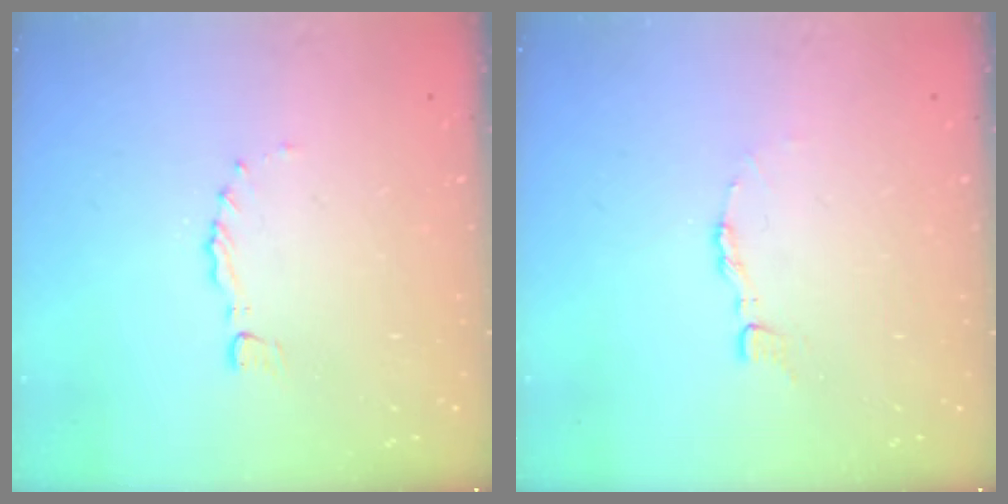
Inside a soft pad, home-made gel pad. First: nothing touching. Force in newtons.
{"total": 2.9, "press": 2.9, "slide": 0.2}